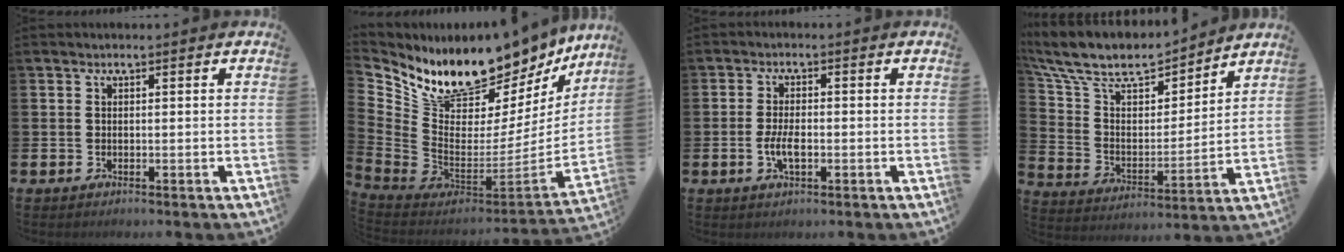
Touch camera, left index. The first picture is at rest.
{"total": 11.5, "force": [10.7, 3.8, 2.3], "torque": [-0.087, -0.095, 0.186]}
{"total": 3.4, "force": [-0.7, 1.4, 3.1], "torque": [-0.061, -0.001, -0.016]}
{"total": 10.7, "force": [9.6, 3.5, 3.3], "torque": [-0.120, -0.062, 0.167]}